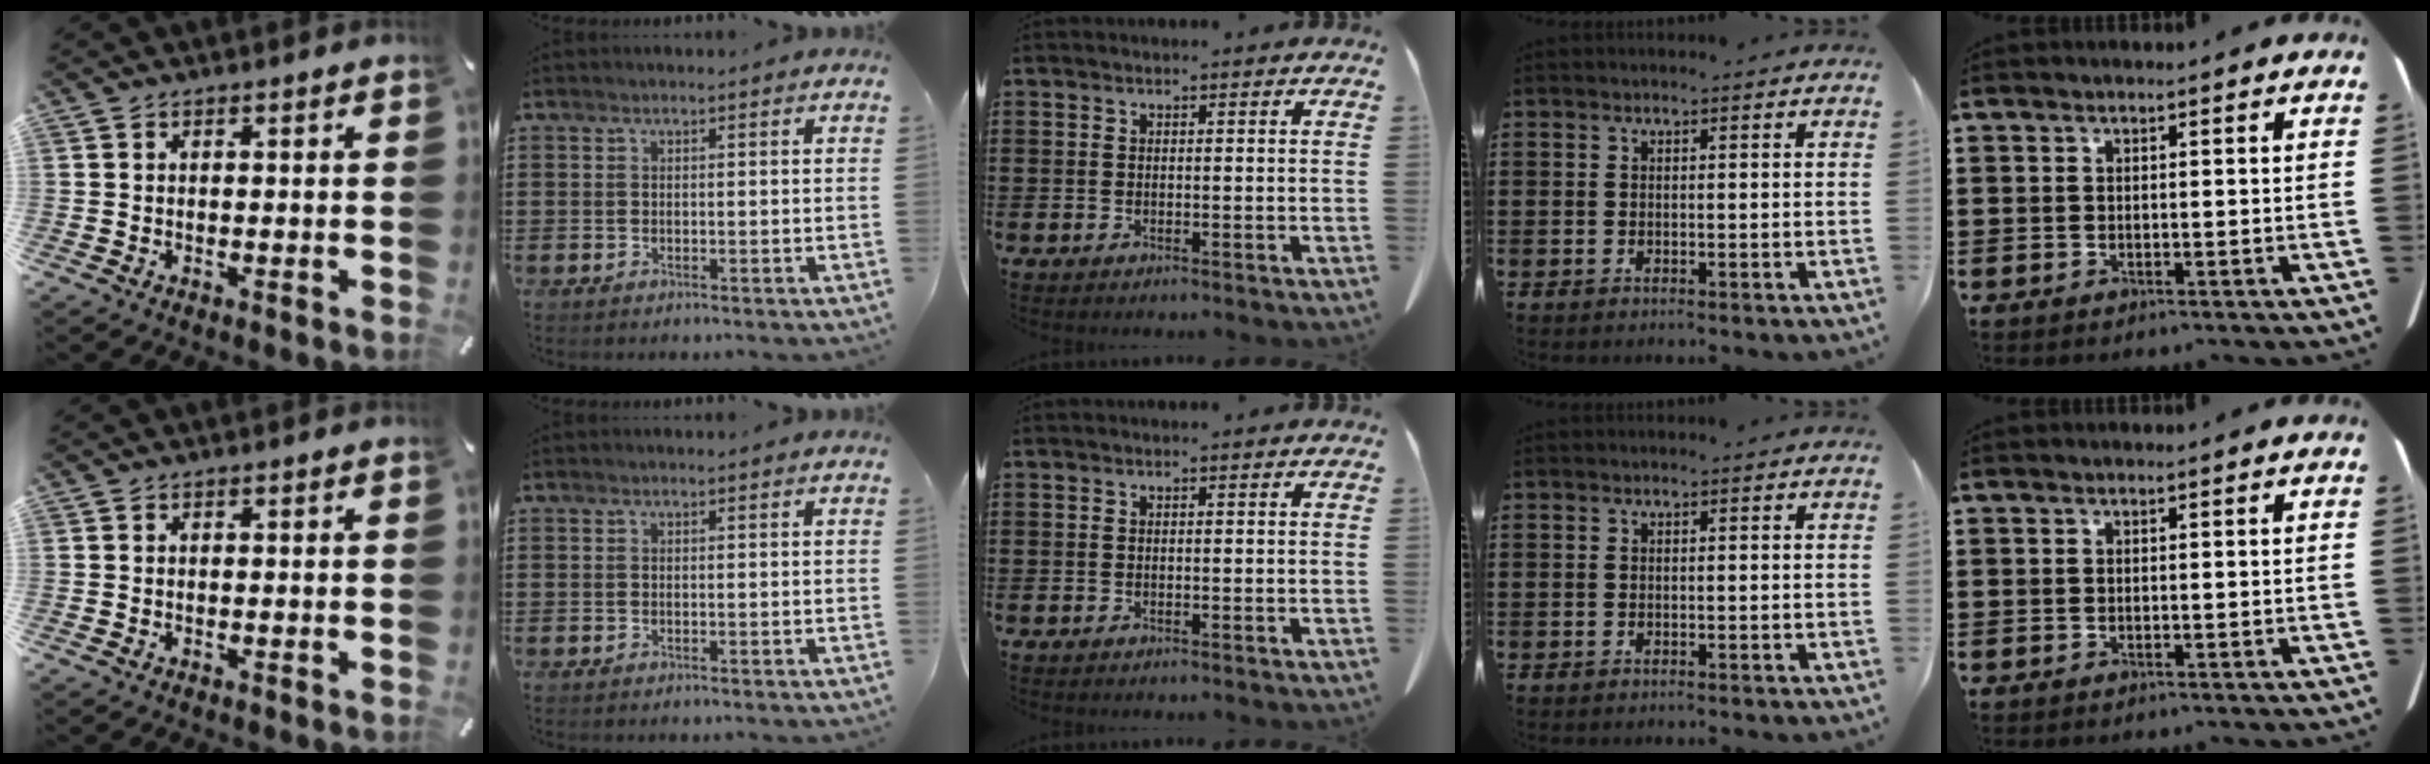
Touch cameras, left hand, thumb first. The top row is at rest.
{}